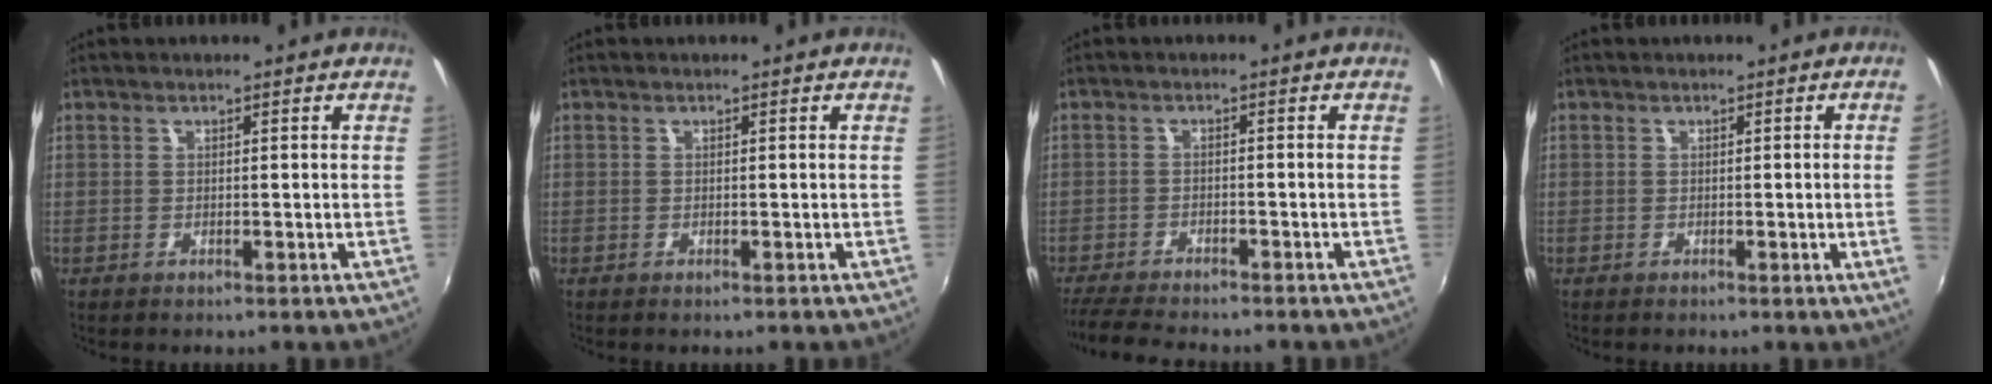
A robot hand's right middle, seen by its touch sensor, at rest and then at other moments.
{"total": 0.0}
{"total": 8.6, "force": [-7.8, 1.3, 3.5], "torque": [-0.092, -0.025, -0.131]}
{"total": 3.0, "force": [0.1, -1.8, 2.4], "torque": [-0.030, -0.014, 0.005]}